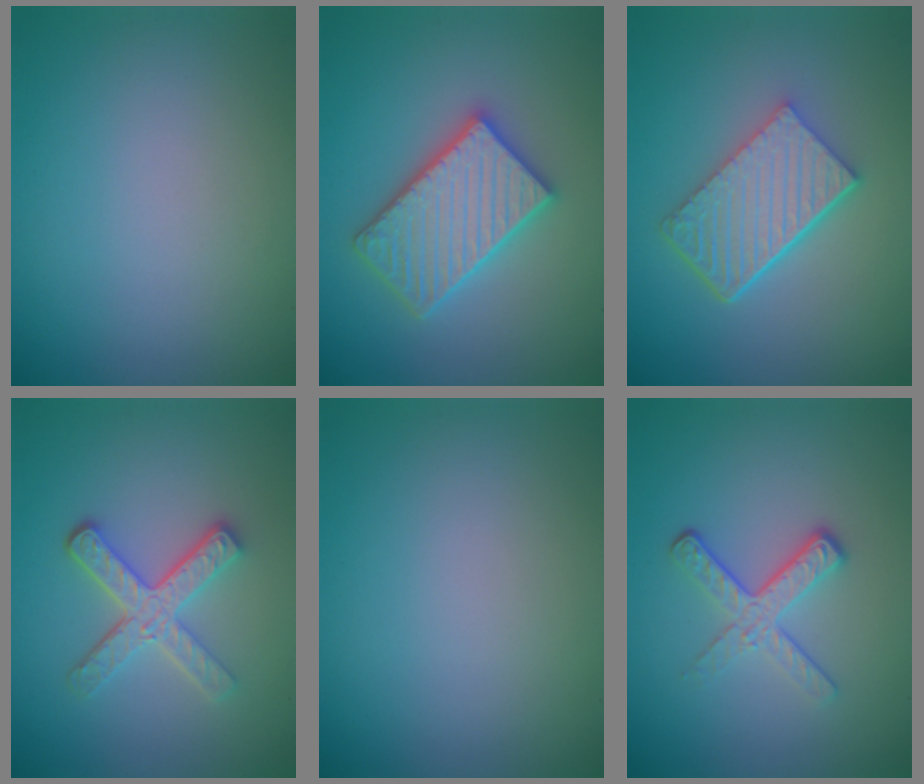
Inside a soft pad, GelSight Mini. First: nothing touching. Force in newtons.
{"total": 5.5, "press": 5.5, "slide": 0.8}
{"total": 6.2, "press": 4.3, "slide": 4.4}
{"total": 4.1, "press": 3.3, "slide": 2.4}
{"total": 0.0}
{"total": 3.5, "press": 2.3, "slide": 2.7}